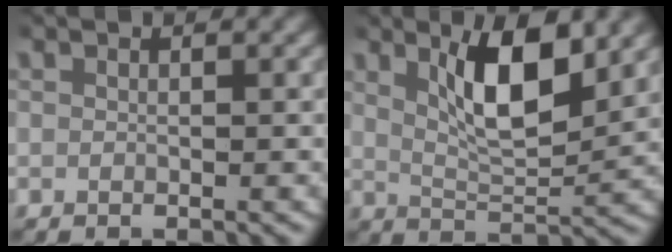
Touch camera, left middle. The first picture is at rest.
{"total": 5.6, "force": [2.6, 1.5, 4.8], "torque": [-0.078, -0.003, 0.047]}